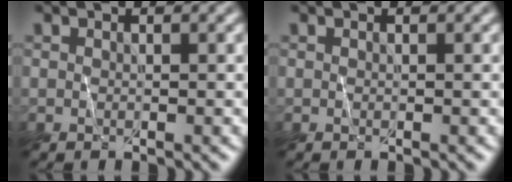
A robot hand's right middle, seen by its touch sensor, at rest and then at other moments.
{"total": 0.0}